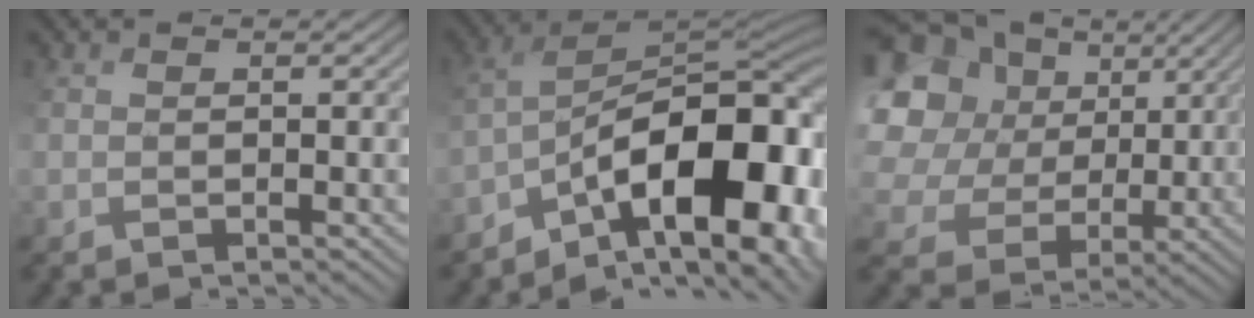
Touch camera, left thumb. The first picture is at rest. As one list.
[{"total": 15.3, "force": [-6.9, 6.6, 11.9], "torque": [-0.184, 0.005, -0.112]}, {"total": 17.3, "force": [7.9, 13.7, 7.0], "torque": [-0.262, 0.060, 0.162]}]